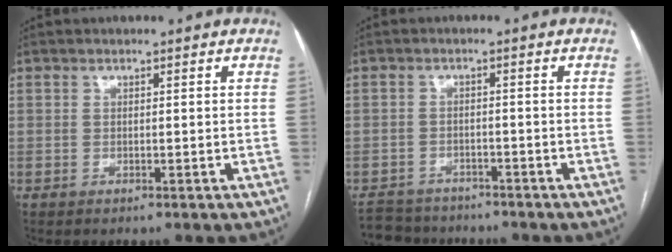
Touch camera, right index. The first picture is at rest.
{"total": 6.0, "force": [-5.3, 2.7, 0.1], "torque": [0.001, -0.001, -0.087]}